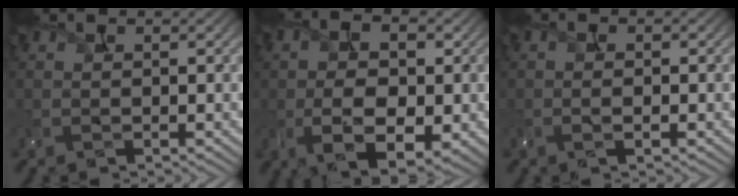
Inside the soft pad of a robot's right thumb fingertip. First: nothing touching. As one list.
[{"total": 9.6, "force": [-0.9, 5.5, 7.9], "torque": [-0.147, 0.000, -0.018]}, {"total": 1.7, "force": [-0.3, 0.7, 1.5], "torque": [-0.015, -0.001, -0.011]}]